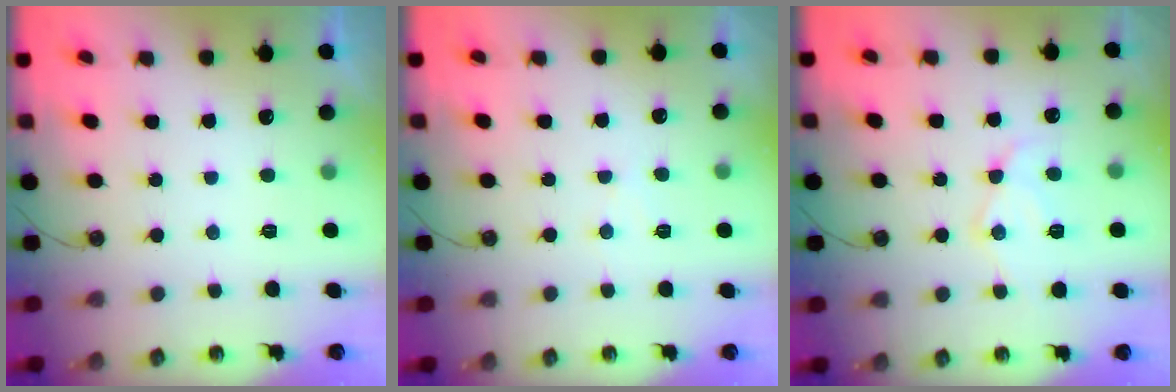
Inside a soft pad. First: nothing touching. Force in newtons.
{"total": 5.2, "press": 5.1, "slide": 0.8}
{"total": 12.9, "press": 12.9, "slide": 1.1}